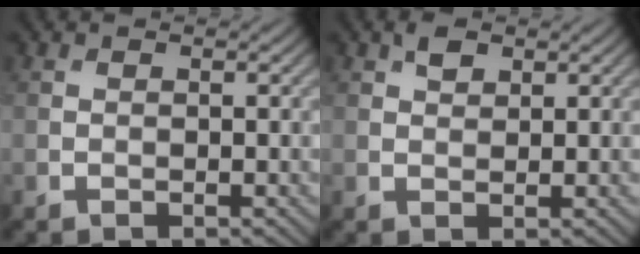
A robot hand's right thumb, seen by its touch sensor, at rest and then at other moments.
{"total": 1.7, "force": [1.0, 1.0, 1.0], "torque": [-0.017, 0.000, 0.018]}